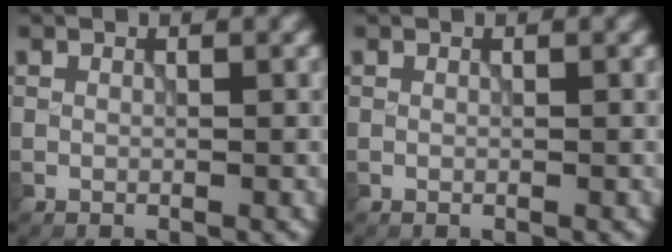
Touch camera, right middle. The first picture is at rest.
{"total": 0.0}